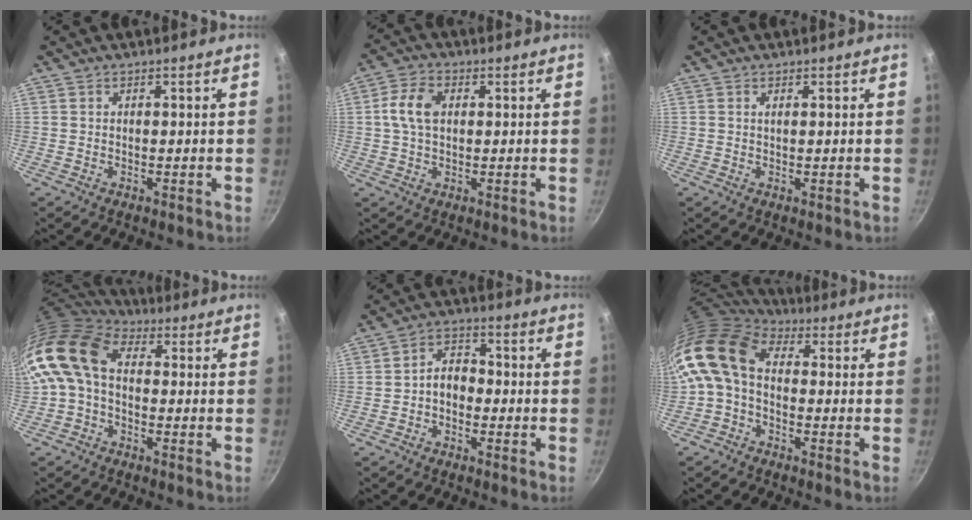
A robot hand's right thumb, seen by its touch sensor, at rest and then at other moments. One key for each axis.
{"total": 7.1, "fx": 1.0, "fy": 4.5, "fz": 5.3, "tx": -0.101, "ty": 0.014, "tz": 0.012}
{"total": 0.7, "fx": 0.3, "fy": 0.1, "fz": 0.6, "tx": -0.011, "ty": -0.001, "tz": 0.004}
{"total": 12.0, "fx": 0.2, "fy": 7.9, "fz": 9.0, "tx": -0.171, "ty": 0.026, "tz": -0.017}
{"total": 5.0, "fx": -1.4, "fy": 3.6, "fz": 3.1, "tx": -0.030, "ty": 0.027, "tz": -0.034}
{"total": 12.1, "fx": -0.5, "fy": 7.9, "fz": 9.1, "tx": -0.180, "ty": 0.026, "tz": -0.030}